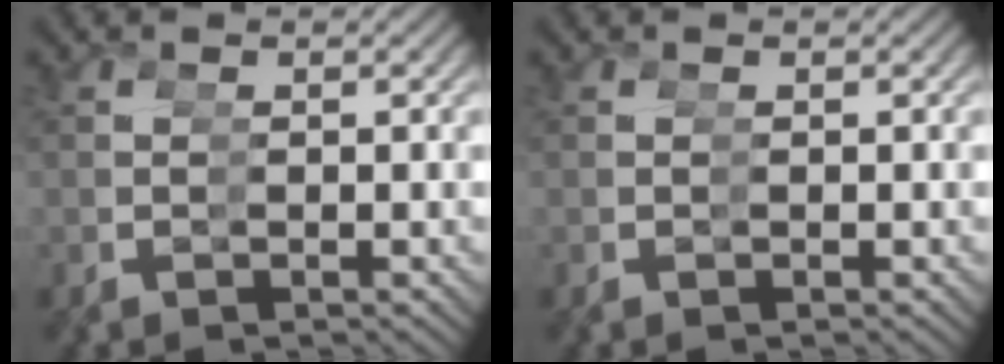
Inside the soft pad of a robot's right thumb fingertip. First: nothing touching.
{"total": 0.0}